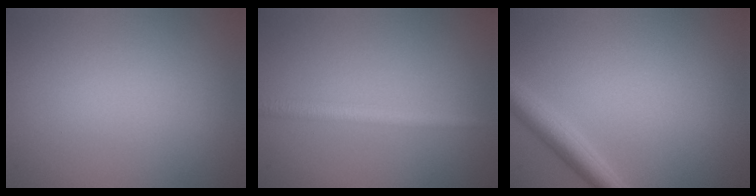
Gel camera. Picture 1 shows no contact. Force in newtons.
{"total": 2.2, "press": 2.2, "slide": 0.1}
{"total": 3.0, "press": 3.0, "slide": 0.2}